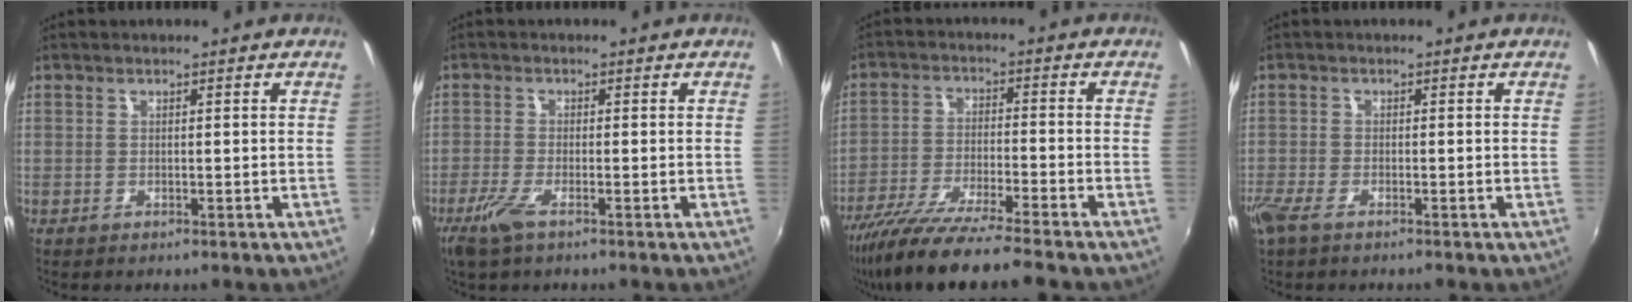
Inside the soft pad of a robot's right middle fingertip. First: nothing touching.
{"total": 4.4, "force": [-2.8, 0.7, 3.3], "torque": [-0.081, -0.012, -0.055]}
{"total": 13.8, "force": [-11.6, -0.3, 7.5], "torque": [-0.159, -0.035, -0.207]}
{"total": 3.9, "force": [-2.7, 1.2, 2.4], "torque": [-0.063, -0.011, -0.056]}